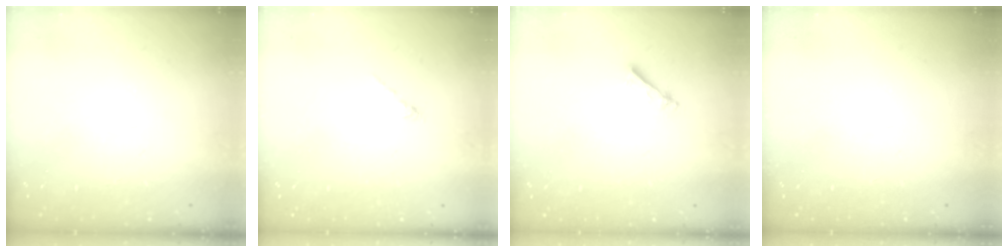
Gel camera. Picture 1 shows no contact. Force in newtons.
{"total": 0.0}
{"total": 2.4, "press": 2.4, "slide": 0.4}
{"total": 0.0}